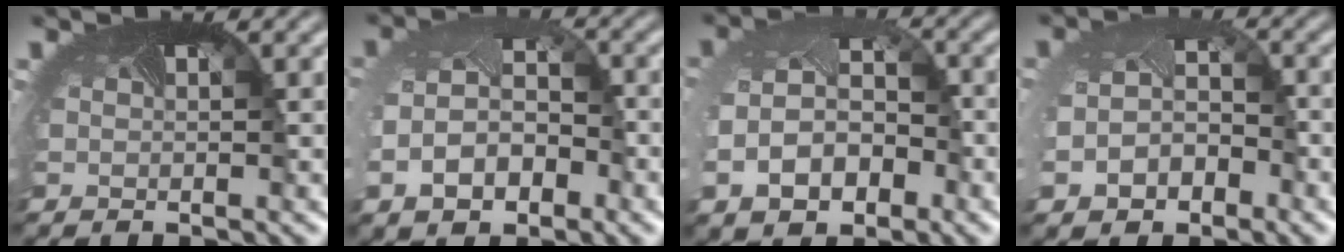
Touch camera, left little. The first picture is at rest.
{"total": 4.7, "force": [-1.7, 3.2, 3.0], "torque": [-0.077, -0.011, -0.032]}
{"total": 5.2, "force": [-1.8, 3.7, 3.1], "torque": [-0.080, -0.014, -0.029]}
{"total": 3.8, "force": [-1.6, 2.8, 2.1], "torque": [-0.060, -0.012, -0.029]}